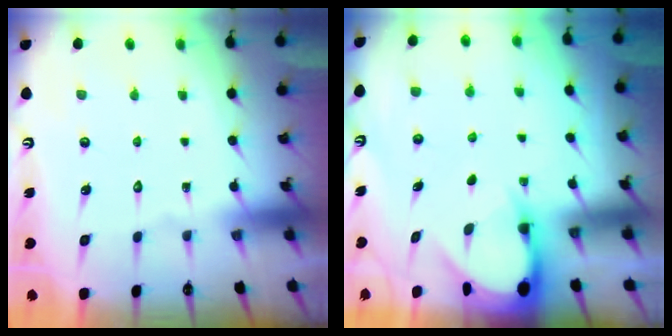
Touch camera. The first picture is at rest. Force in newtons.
{"total": 3.6, "press": 3.6, "slide": 0.2}